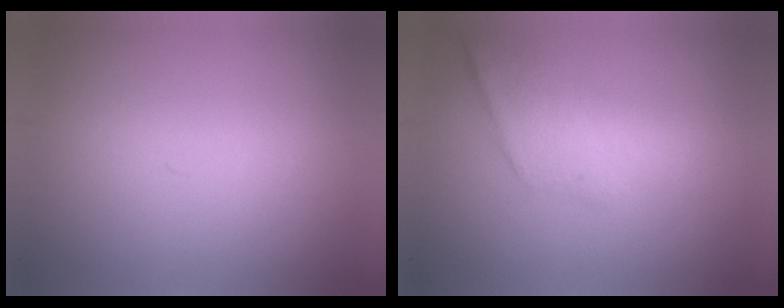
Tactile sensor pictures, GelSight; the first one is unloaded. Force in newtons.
{"total": 2.2}